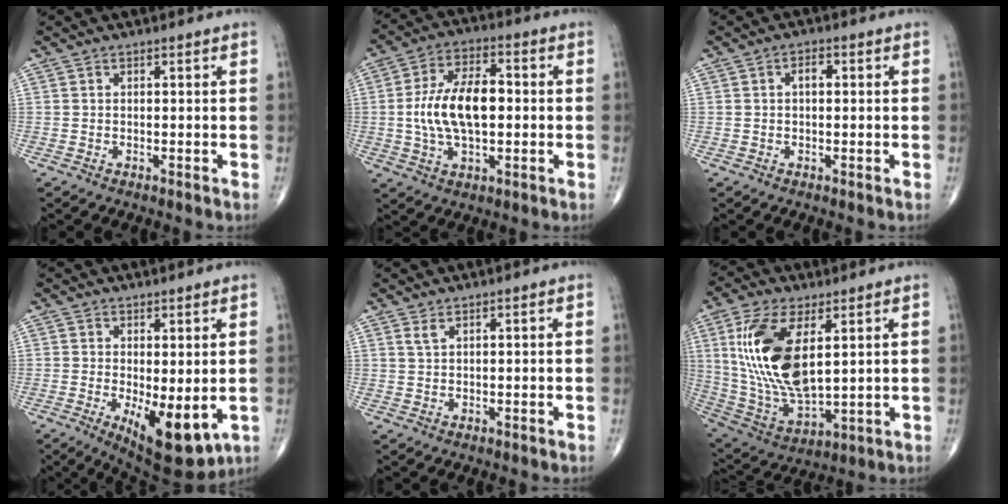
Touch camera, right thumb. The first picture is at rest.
{"total": 13.8, "force": [-0.2, 7.0, 11.8], "torque": [-0.216, 0.018, -0.007]}
{"total": 2.2, "force": [0.3, 1.2, 1.9], "torque": [-0.028, 0.008, 0.003]}
{"total": 10.3, "force": [-2.0, 4.1, 9.3], "torque": [-0.131, -0.026, -0.016]}
{"total": 1.2, "force": [0.8, 0.3, 0.8], "torque": [-0.019, 0.002, 0.020]}
{"total": 18.9, "force": [4.9, 8.6, 16.1], "torque": [-0.323, -0.025, 0.103]}